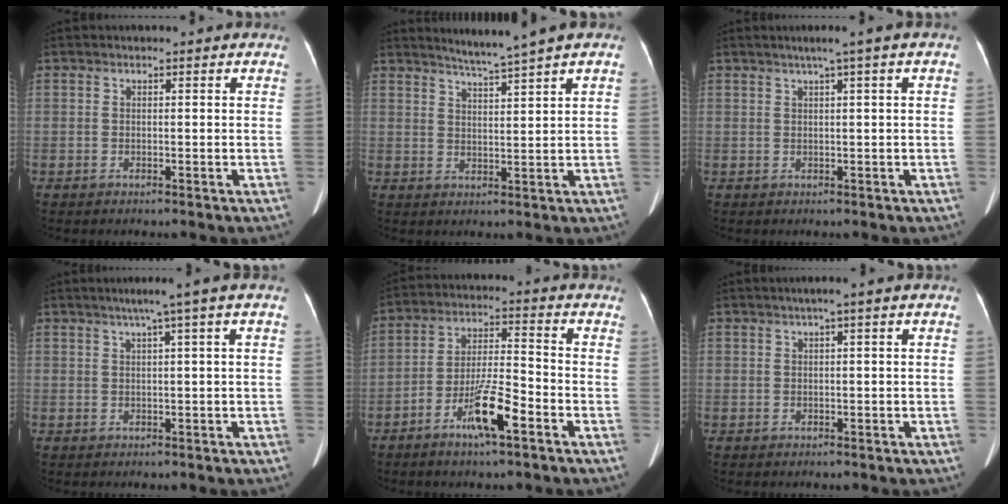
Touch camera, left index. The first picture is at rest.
{"total": 4.7, "force": [3.8, -1.4, 2.3], "torque": [-0.042, -0.005, 0.070]}
{"total": 2.9, "force": [1.3, -0.7, 2.5], "torque": [-0.044, 0.007, 0.024]}
{"total": 5.0, "force": [2.1, -0.6, 4.5], "torque": [-0.067, 0.022, 0.032]}
{"total": 9.0, "force": [-5.1, 1.2, 7.3], "torque": [-0.146, -0.005, -0.091]}
{"total": 2.0, "force": [0.4, 0.0, 1.9], "torque": [-0.028, 0.011, 0.006]}